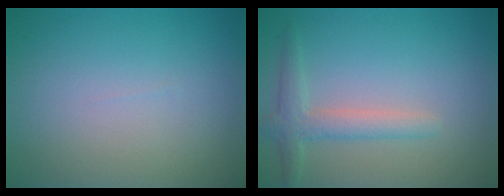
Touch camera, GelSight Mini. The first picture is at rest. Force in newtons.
{"total": 2.6, "press": 2.6, "slide": 0.2}